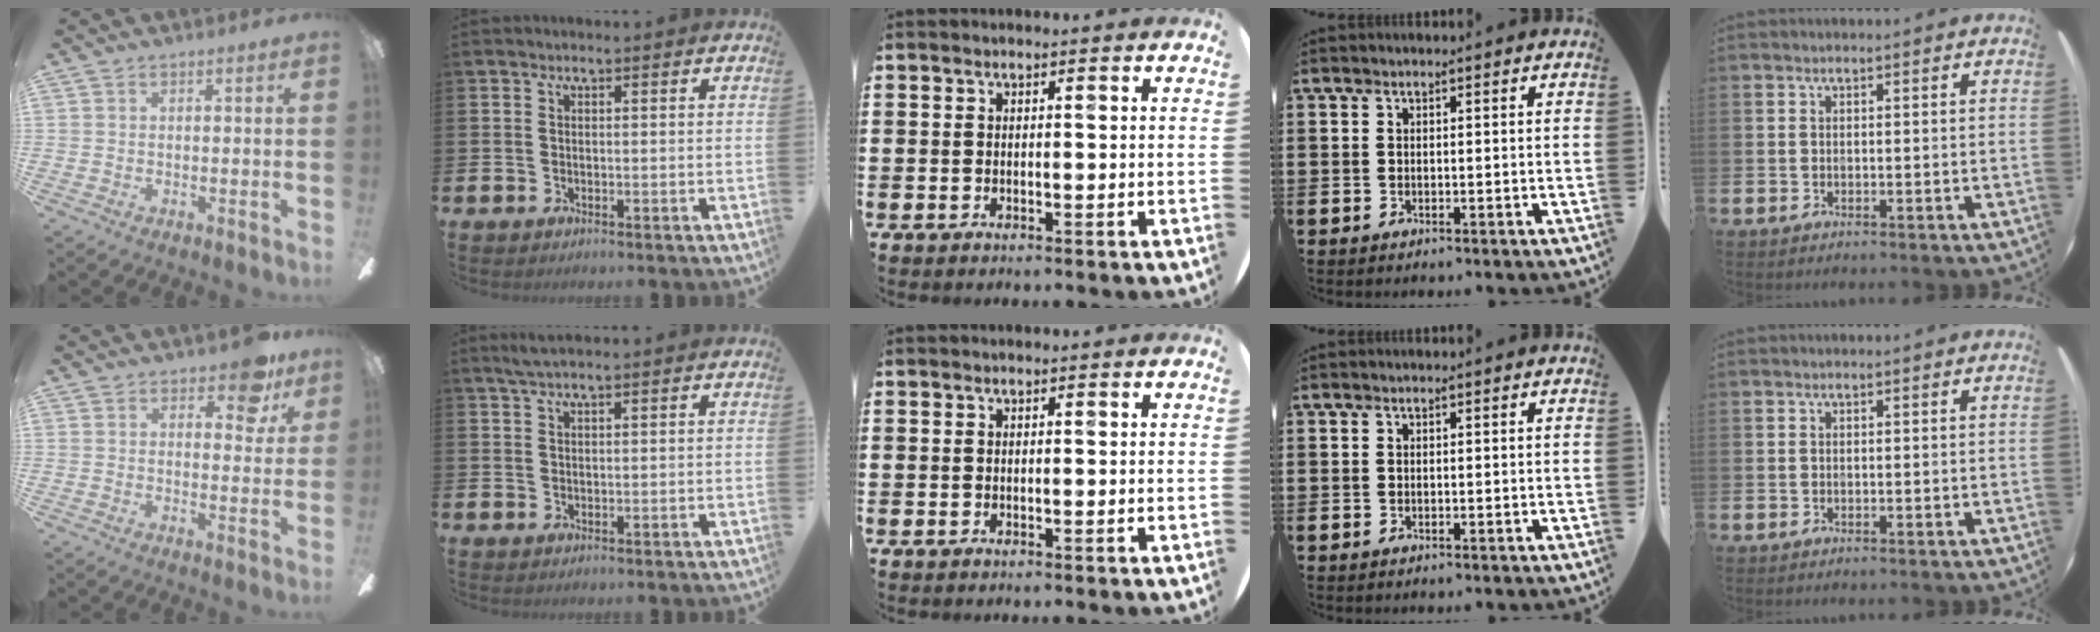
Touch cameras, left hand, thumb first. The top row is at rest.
{"thumb": {"total": 8.9, "force": [5.7, 4.2, 5.4], "torque": [-0.060, -0.019, 0.095]}, "index": {"total": 2.0, "force": [1.6, 0.1, 1.2], "torque": [-0.017, 0.000, 0.026]}}